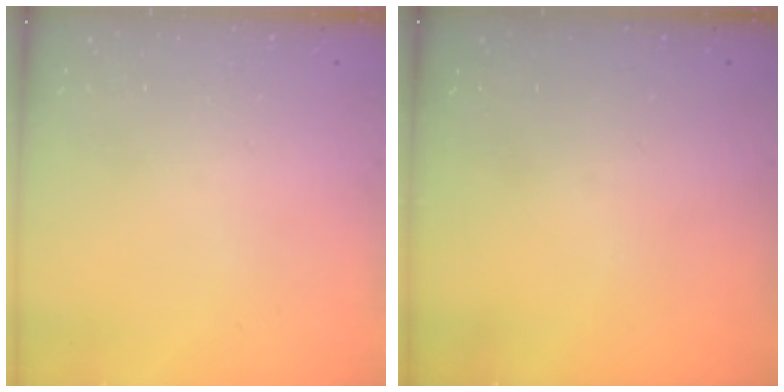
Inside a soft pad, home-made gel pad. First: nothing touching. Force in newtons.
{"total": 0.0}